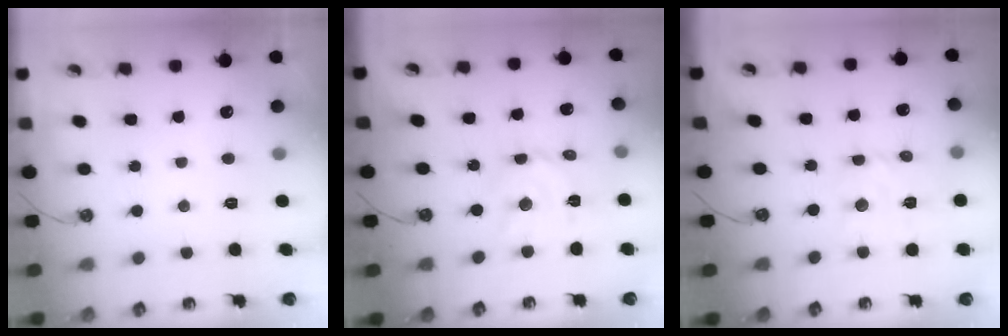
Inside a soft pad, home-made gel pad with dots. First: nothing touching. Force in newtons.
{"total": 10.2, "press": 10.2, "slide": 0.7}
{"total": 5.2, "press": 5.2, "slide": 0.3}